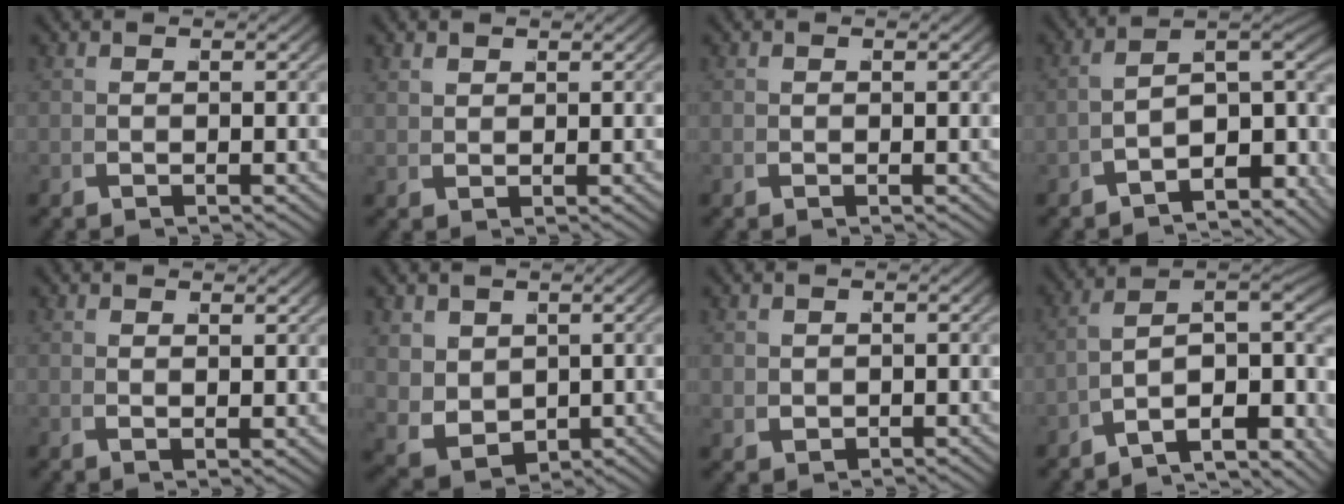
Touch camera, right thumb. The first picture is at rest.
{"total": 1.3, "force": [1.3, 0.2, 0.2], "torque": [0.003, 0.003, 0.032]}
{"total": 0.5, "force": [0.2, 0.5, 0.1], "torque": [-0.003, -0.004, 0.005]}
{"total": 9.2, "force": [-2.6, 5.5, 7.0], "torque": [-0.106, -0.016, -0.038]}
{"total": 1.4, "force": [1.2, -0.1, 0.6], "torque": [-0.008, 0.000, 0.025]}
{"total": 6.5, "force": [-0.6, 5.2, 3.8], "torque": [-0.096, -0.047, 0.021]}
{"total": 1.4, "force": [0.5, 1.1, 0.7], "torque": [-0.012, -0.009, 0.022]}
{"total": 13.3, "force": [-2.6, 9.1, 9.4], "torque": [-0.161, -0.042, -0.039]}